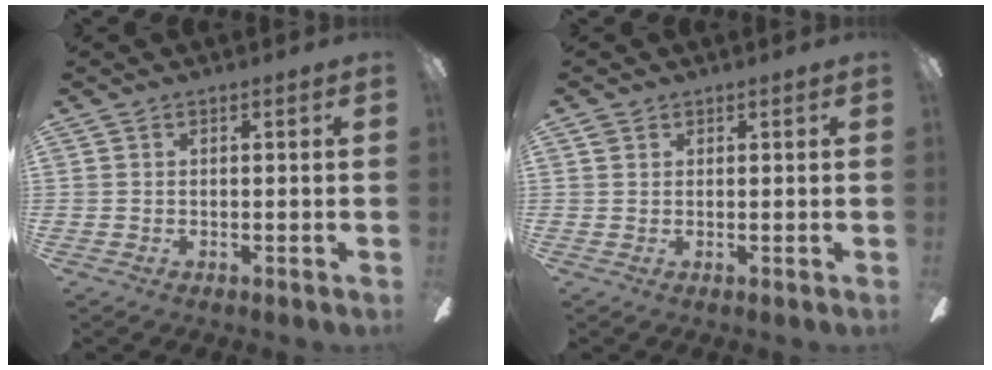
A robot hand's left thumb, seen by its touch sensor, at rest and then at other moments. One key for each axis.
{"total": 1.2, "fx": 0.9, "fy": 0.8, "fz": 0.2, "tx": 0.003, "ty": -0.001, "tz": 0.014}